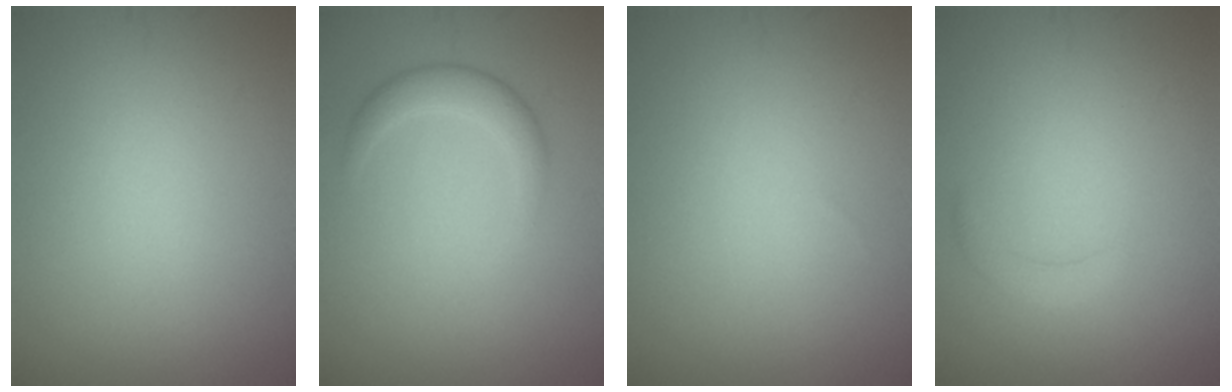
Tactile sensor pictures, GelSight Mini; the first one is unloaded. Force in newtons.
{"total": 2.4, "press": 2.4, "slide": 0.1}
{"total": 0.0}
{"total": 1.3, "press": 1.3, "slide": 0.1}